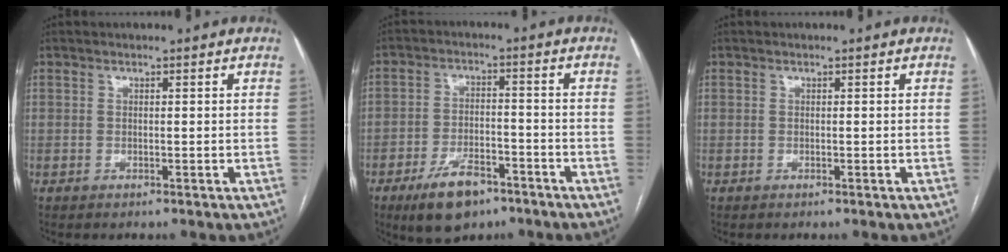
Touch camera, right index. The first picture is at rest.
{"total": 8.6, "force": [-5.6, 3.9, 5.2], "torque": [-0.097, -0.003, -0.092]}
{"total": 0.0}